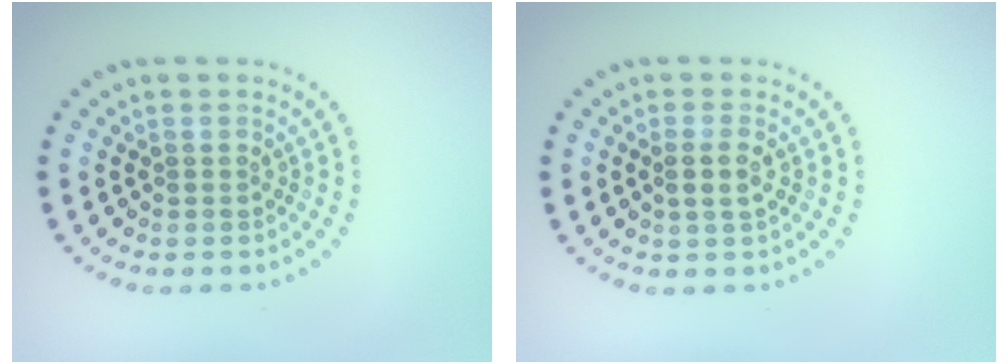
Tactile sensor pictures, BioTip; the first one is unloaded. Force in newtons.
{"total": 1.6, "press": 1.5, "slide": 0.6}